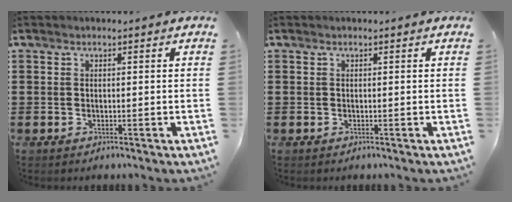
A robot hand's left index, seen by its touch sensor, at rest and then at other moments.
{"total": 0.0}